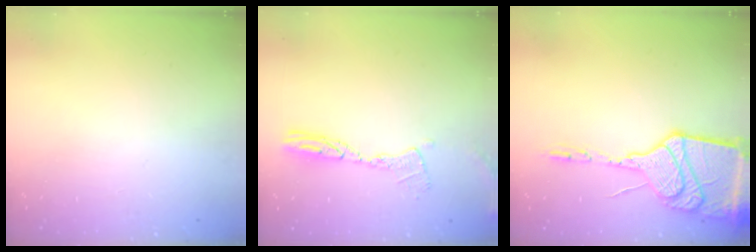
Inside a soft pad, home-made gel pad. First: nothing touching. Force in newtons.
{"total": 9.7, "press": 9.6, "slide": 0.9}
{"total": 24.1, "press": 21.5, "slide": 10.8}